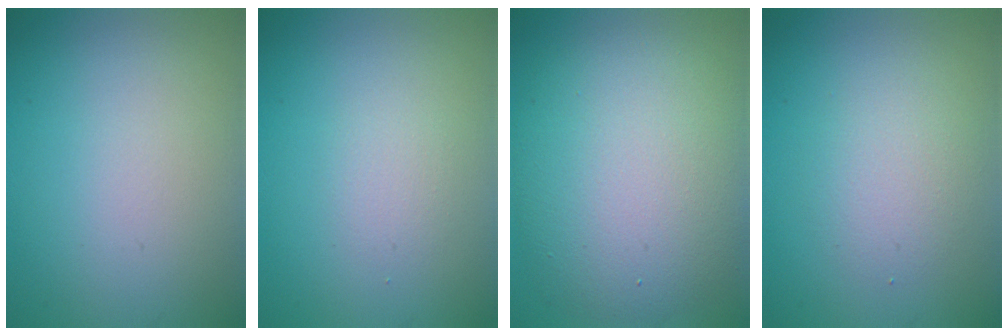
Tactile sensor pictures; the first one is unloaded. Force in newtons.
{"total": 1.1, "press": 1.1, "slide": 0.0}
{"total": 10.2, "press": 10.2, "slide": 0.5}
{"total": 2.4, "press": 2.4, "slide": 0.2}